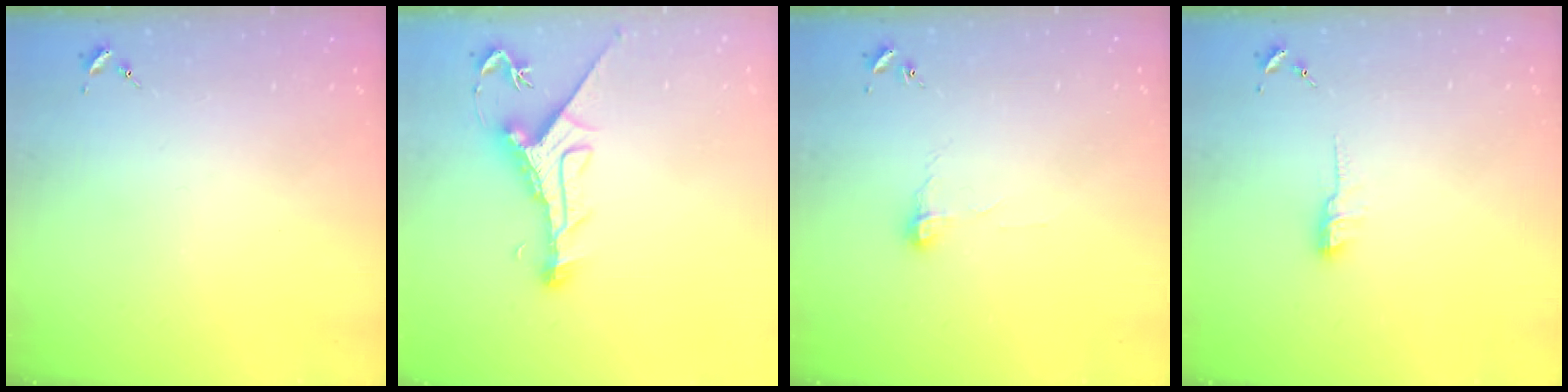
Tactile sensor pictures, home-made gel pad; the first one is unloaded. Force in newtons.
{"total": 10.6, "press": 10.6, "slide": 0.9}
{"total": 7.0, "press": 7.0, "slide": 0.6}
{"total": 7.6, "press": 7.6, "slide": 0.5}